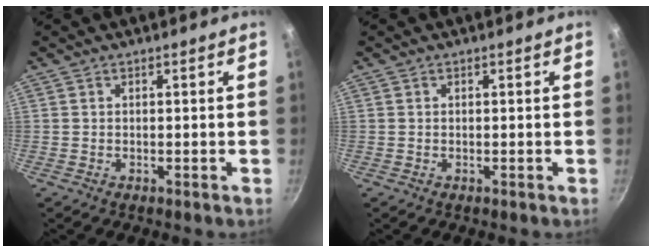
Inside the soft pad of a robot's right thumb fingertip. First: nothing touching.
{"total": 0.0}